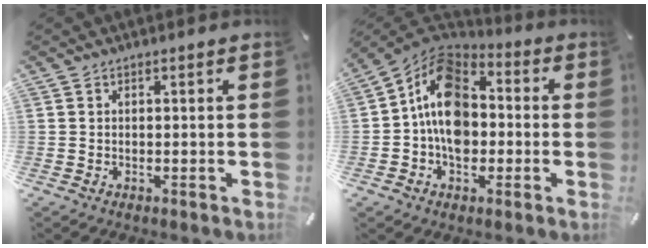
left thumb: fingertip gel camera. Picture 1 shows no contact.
{"total": 13.7, "force": [-1.4, 10.6, 8.7], "torque": [-0.157, 0.020, -0.028]}